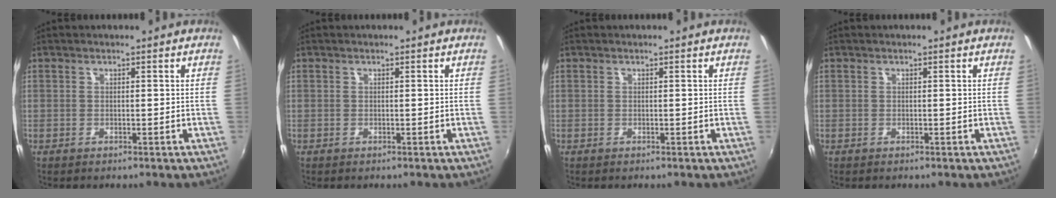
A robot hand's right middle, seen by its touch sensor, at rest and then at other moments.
{"total": 0.0}
{"total": 0.0}
{"total": 0.0}